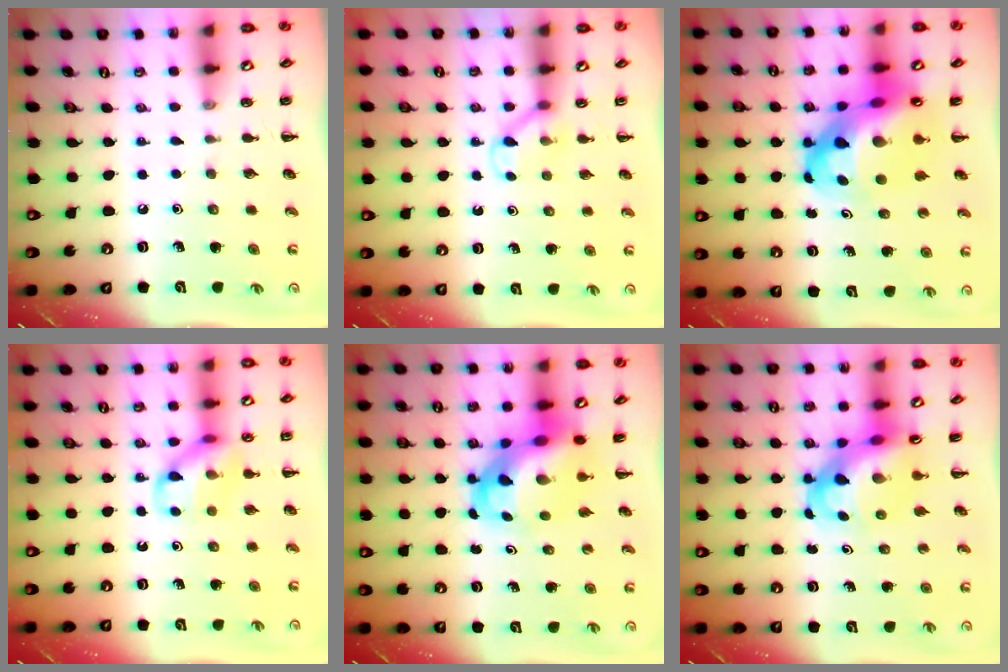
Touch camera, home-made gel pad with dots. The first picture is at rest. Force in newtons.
{"total": 5.0, "press": 4.7, "slide": 1.7}
{"total": 16.0, "press": 15.4, "slide": 4.2}
{"total": 10.9, "press": 10.8, "slide": 1.5}
{"total": 7.9, "press": 7.6, "slide": 2.3}
{"total": 7.4, "press": 7.0, "slide": 2.3}